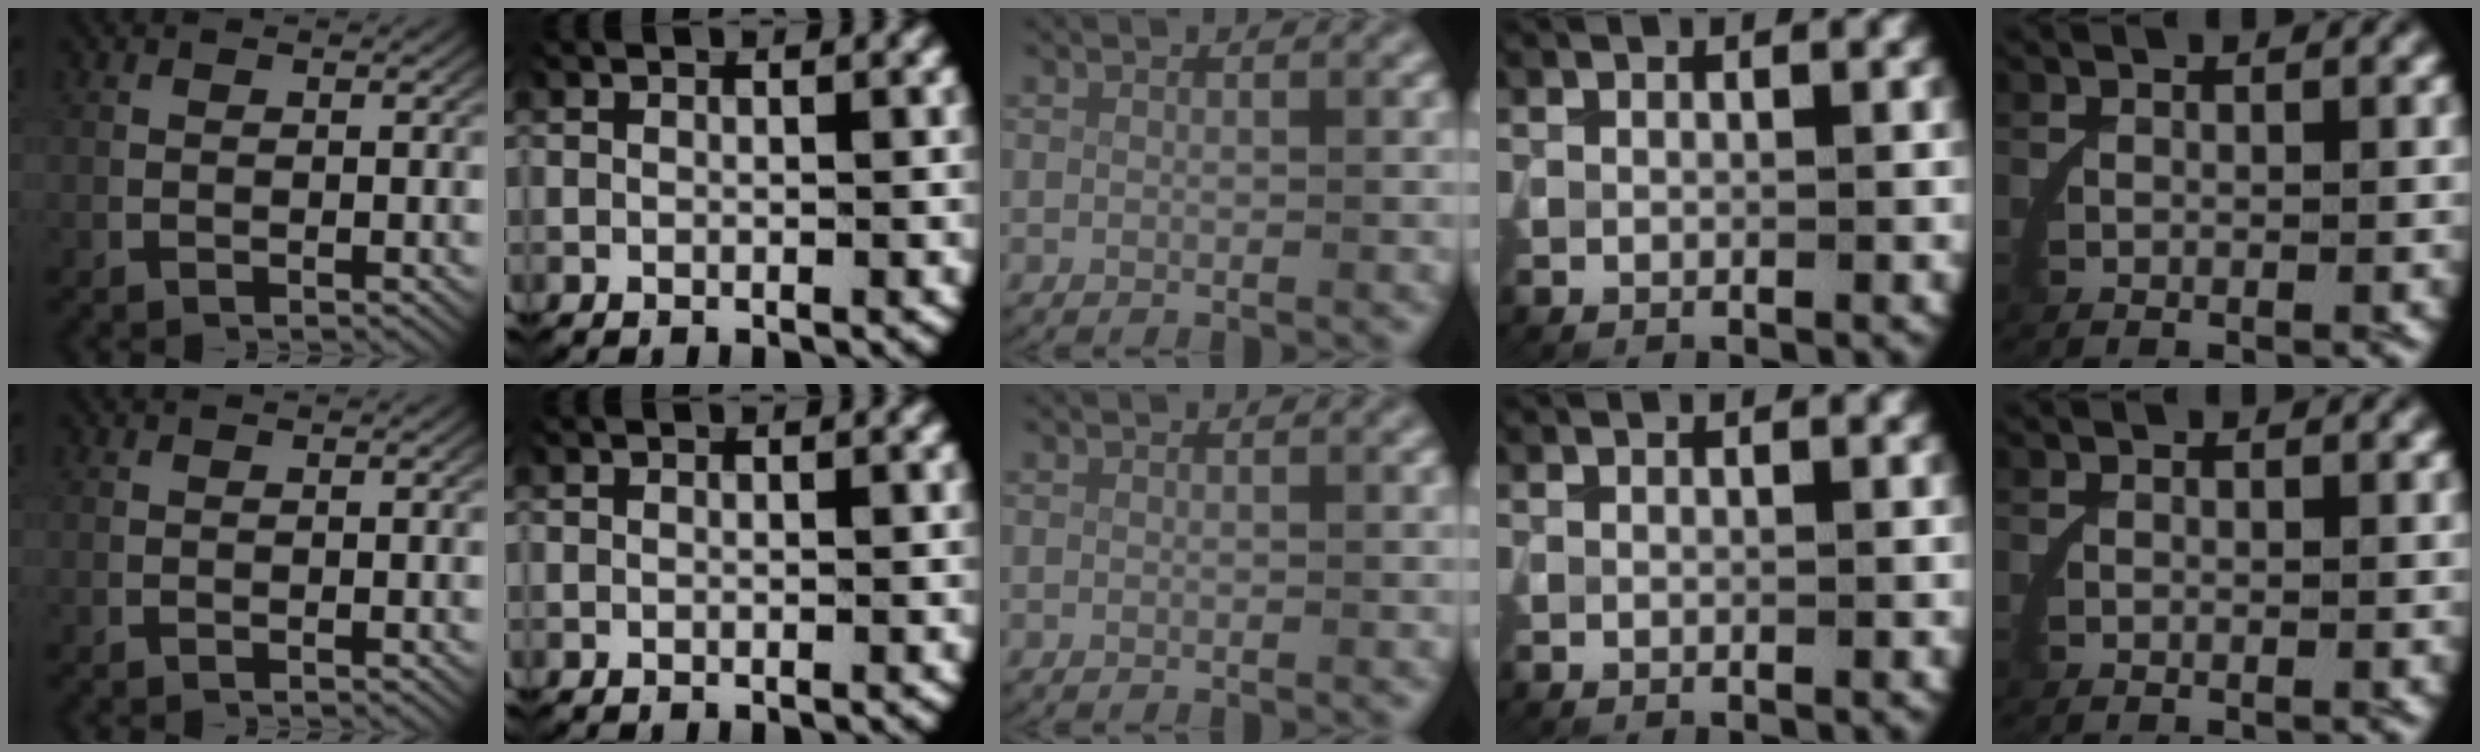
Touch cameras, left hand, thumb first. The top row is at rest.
{}